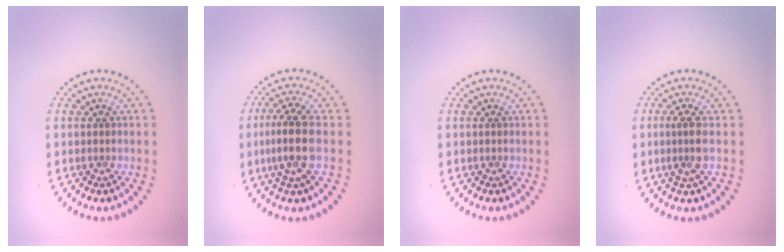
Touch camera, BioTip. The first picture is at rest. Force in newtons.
{"total": 3.7, "press": 3.3, "slide": 1.7}
{"total": 0.0}
{"total": 2.0, "press": 1.7, "slide": 1.1}